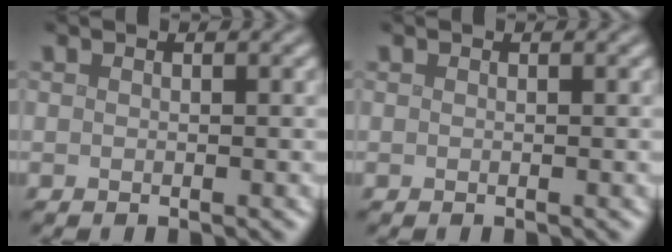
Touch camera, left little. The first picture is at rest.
{"total": 0.0}